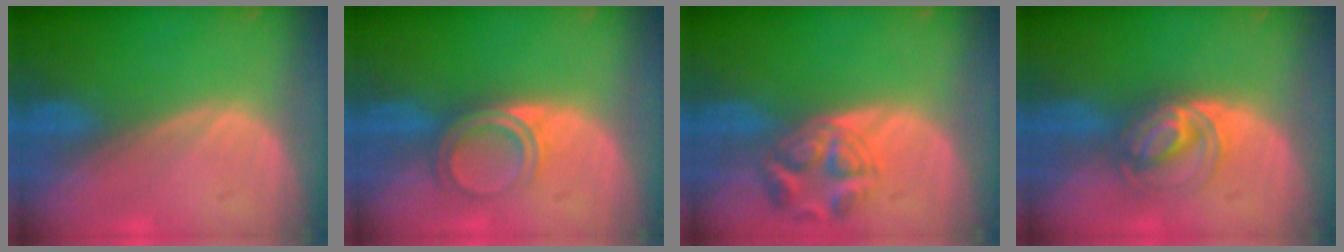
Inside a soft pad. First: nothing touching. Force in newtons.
{"total": 4.7, "press": 4.2, "slide": 2.2}
{"total": 5.4, "press": 5.4, "slide": 0.5}
{"total": 5.8, "press": 5.4, "slide": 2.1}